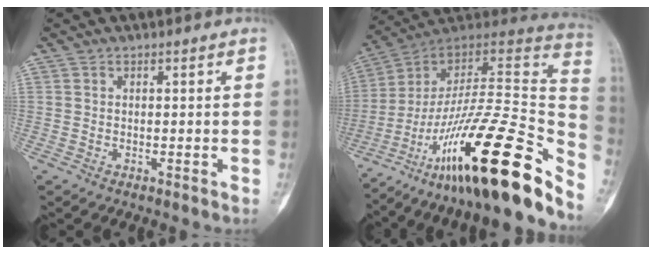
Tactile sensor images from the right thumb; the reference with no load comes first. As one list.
[{"total": 33.8, "force": [-19.9, 7.7, 26.1], "torque": [-0.340, 0.071, -0.316]}]